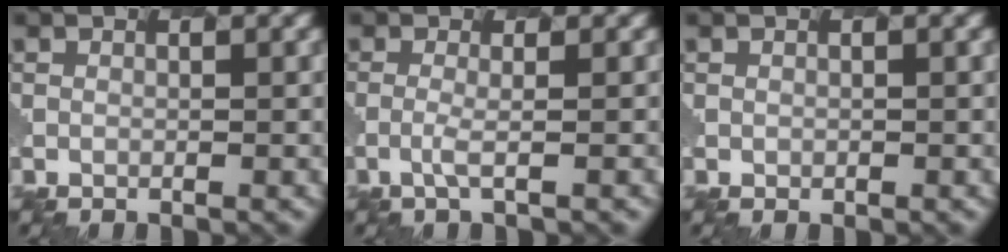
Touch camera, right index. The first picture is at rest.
{"total": 1.1, "force": [-0.4, 0.0, 1.1], "torque": [-0.029, 0.002, -0.016]}
{"total": 0.0}